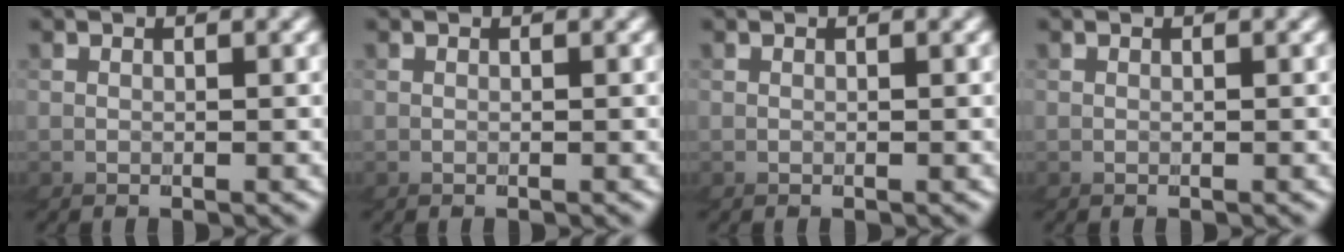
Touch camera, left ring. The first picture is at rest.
{"total": 0.0}
{"total": 0.0}
{"total": 0.0}